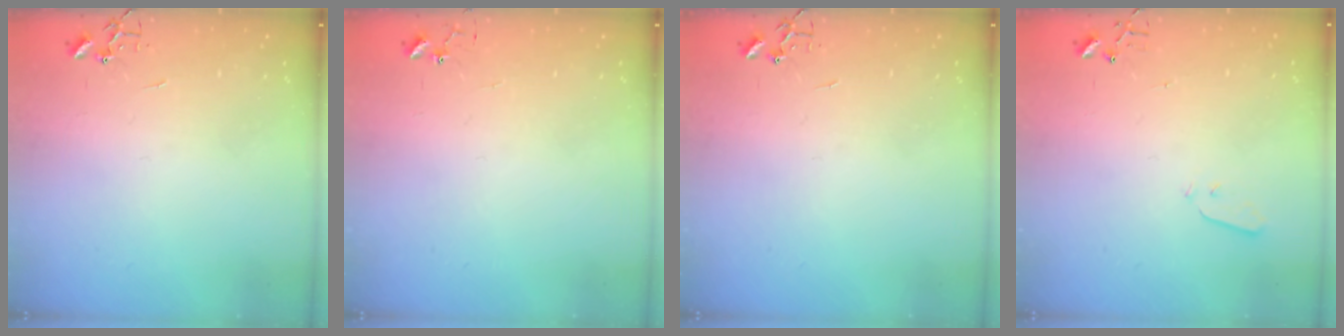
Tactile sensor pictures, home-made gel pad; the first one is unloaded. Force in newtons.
{"total": 4.8, "press": 4.8, "slide": 0.2}
{"total": 0.0}
{"total": 2.9, "press": 2.8, "slide": 0.8}